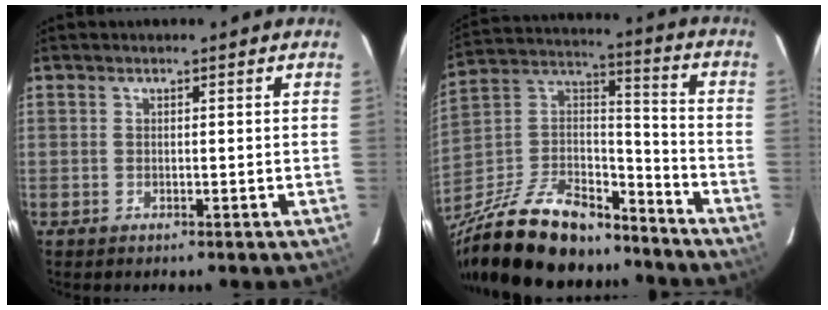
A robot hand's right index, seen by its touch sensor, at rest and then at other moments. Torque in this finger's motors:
{"motor_torque": [0.98, -1.16, 0.71, 0.18]}